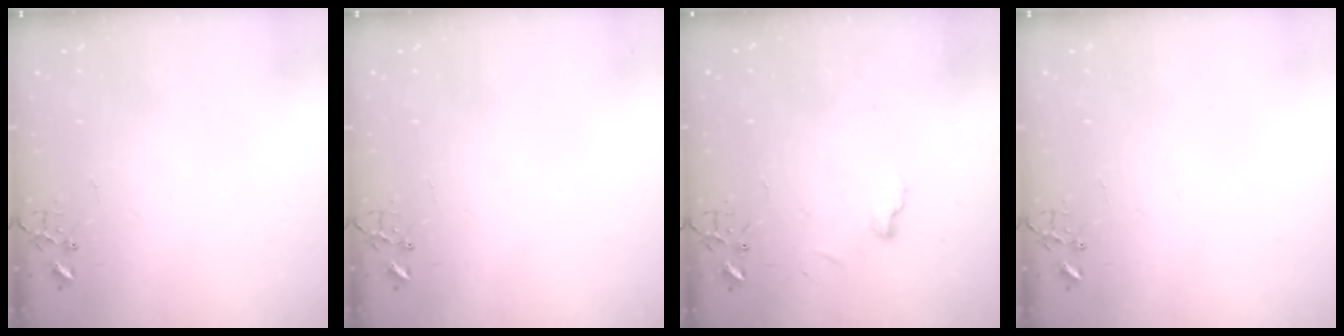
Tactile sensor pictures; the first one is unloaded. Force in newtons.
{"total": 0.0}
{"total": 5.5, "press": 5.5, "slide": 0.6}
{"total": 0.0}